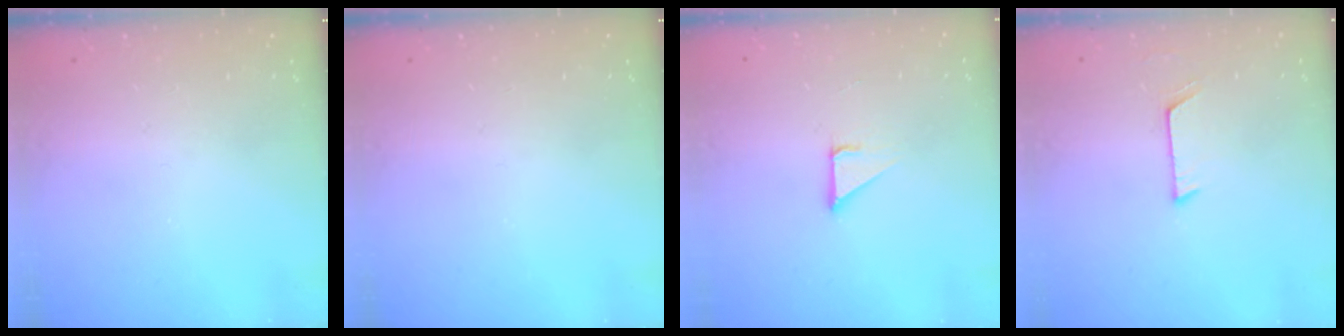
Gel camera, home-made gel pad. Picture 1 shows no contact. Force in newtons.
{"total": 0.0}
{"total": 3.2, "press": 3.2, "slide": 0.2}
{"total": 5.9, "press": 5.9, "slide": 0.5}